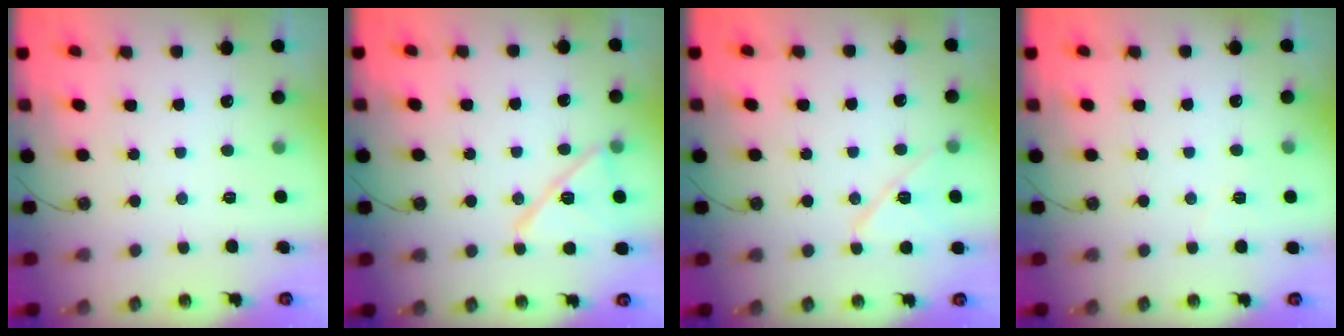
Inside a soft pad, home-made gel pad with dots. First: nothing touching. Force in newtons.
{"total": 13.6, "press": 13.6, "slide": 0.6}
{"total": 10.5, "press": 10.5, "slide": 0.7}
{"total": 3.3, "press": 3.2, "slide": 0.6}